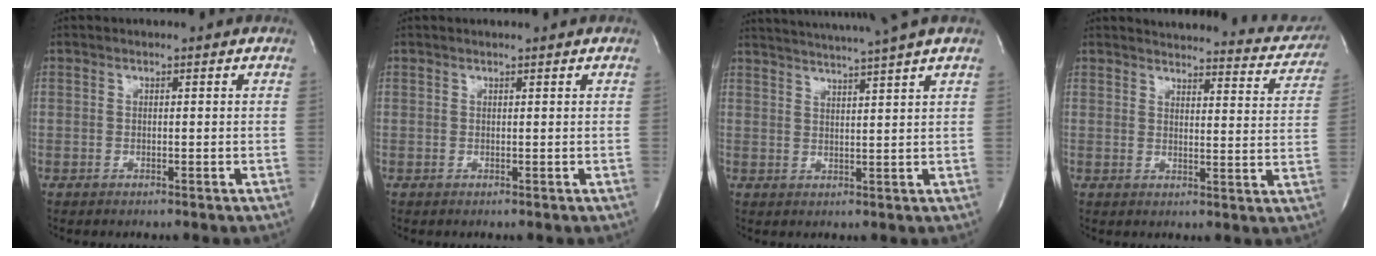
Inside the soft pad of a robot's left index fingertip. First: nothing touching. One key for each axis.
{"total": 0.8, "fx": 0.7, "fy": -0.2, "fz": 0.3, "tx": -0.005, "ty": 0.000, "tz": 0.015}
{"total": 10.7, "fx": 9.3, "fy": -2.2, "fz": 4.7, "tx": -0.080, "ty": -0.008, "tz": 0.126}
{"total": 18.5, "fx": 17.7, "fy": 3.8, "fz": 3.6, "tx": -0.025, "ty": -0.059, "tz": 0.184}